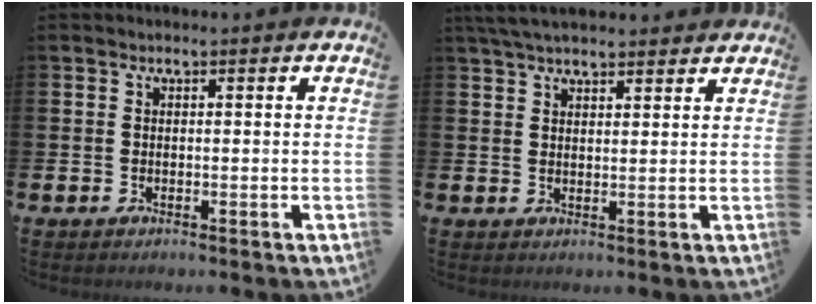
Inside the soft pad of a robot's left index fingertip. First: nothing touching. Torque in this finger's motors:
{"motor_torque": [1.10, -1.04, 0.60, 0.21]}